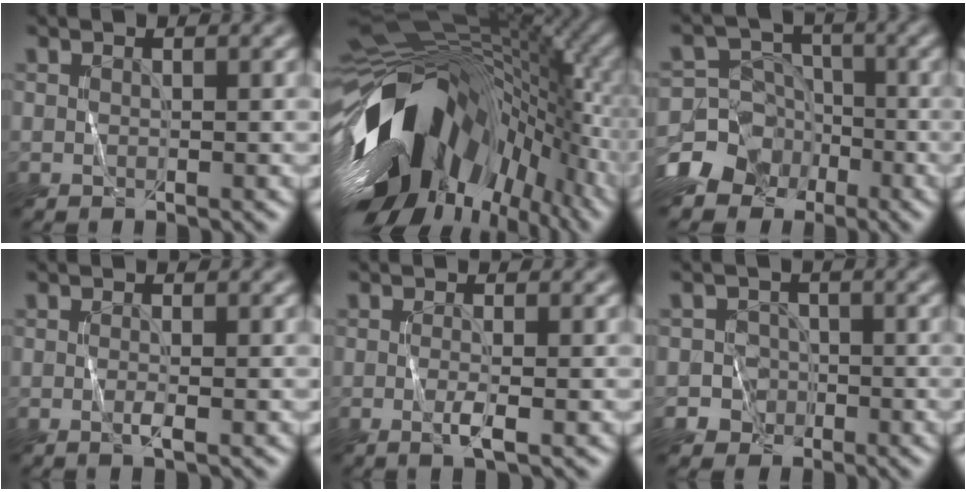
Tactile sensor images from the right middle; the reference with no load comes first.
{"total": 16.9, "force": [-6.3, 9.5, 12.4], "torque": [-0.220, -0.008, -0.119]}
{"total": 10.4, "force": [-5.8, 8.3, 2.1], "torque": [-0.043, -0.026, -0.124]}
{"total": 0.8, "force": [-0.3, -0.1, 0.7], "torque": [-0.018, -0.004, -0.008]}
{"total": 1.4, "force": [-0.5, 0.0, 1.4], "torque": [-0.030, -0.007, -0.012]}
{"total": 3.0, "force": [-1.6, 2.6, 0.0], "torque": [0.032, 0.003, -0.032]}